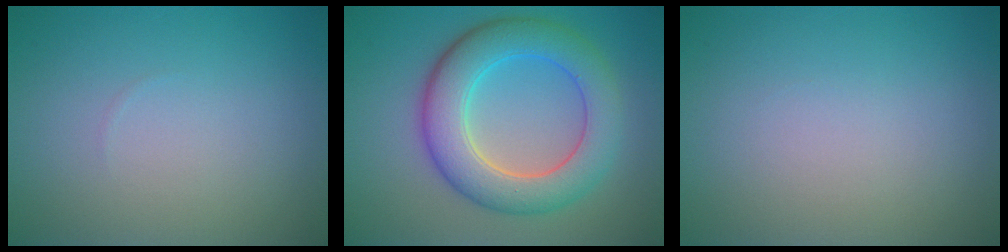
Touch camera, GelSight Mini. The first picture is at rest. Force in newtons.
{"total": 7.4, "press": 7.4, "slide": 0.5}
{"total": 0.0}